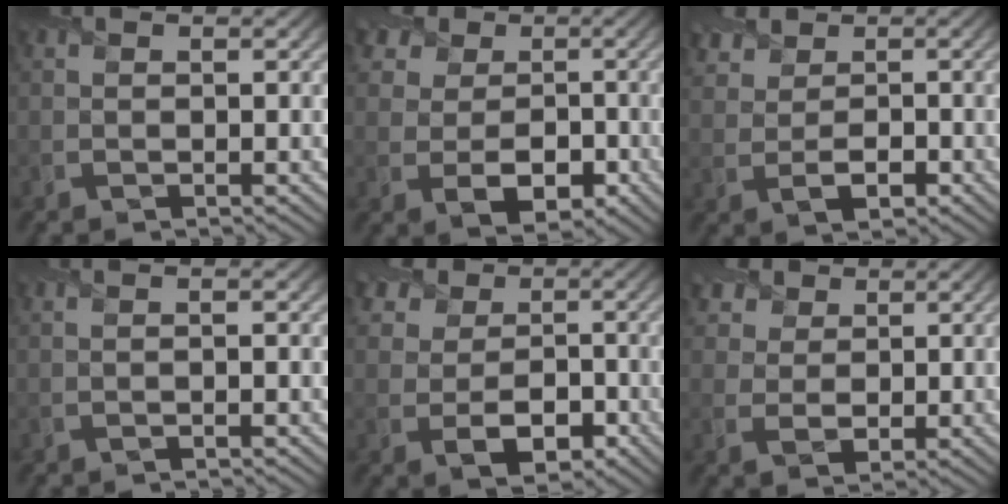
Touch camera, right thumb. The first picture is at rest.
{"total": 9.4, "force": [0.9, 8.1, 4.8], "torque": [-0.102, -0.003, 0.000]}
{"total": 4.7, "force": [1.1, 3.6, 2.8], "torque": [-0.059, -0.002, 0.015]}
{"total": 1.4, "force": [0.2, 0.3, 1.4], "torque": [-0.024, 0.003, -0.006]}
{"total": 8.4, "force": [0.4, 7.1, 4.3], "torque": [-0.084, -0.007, -0.004]}
{"total": 6.0, "force": [3.2, 4.4, 2.5], "torque": [-0.084, 0.000, 0.060]}